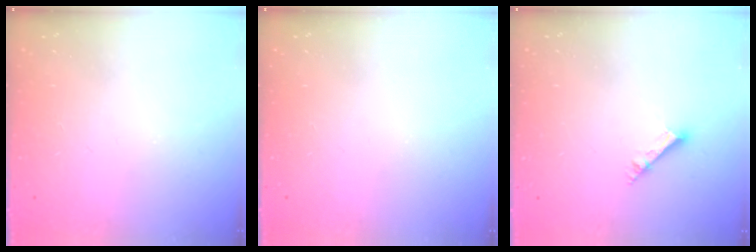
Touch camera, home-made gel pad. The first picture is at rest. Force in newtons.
{"total": 0.0}
{"total": 3.8, "press": 3.8, "slide": 0.6}